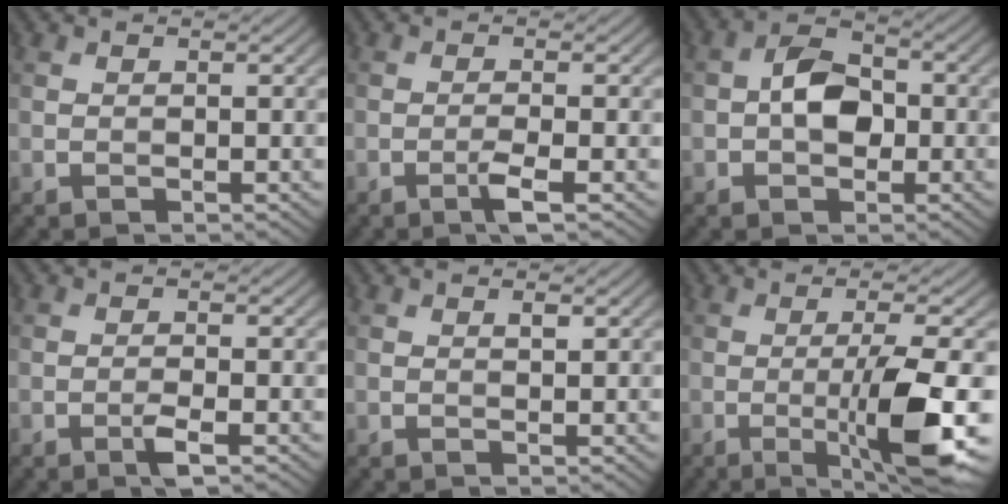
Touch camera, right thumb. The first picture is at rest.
{"total": 2.4, "force": [-1.2, 0.0, 2.0], "torque": [-0.039, 0.006, -0.028]}
{"total": 5.1, "force": [-0.5, 3.4, 3.7], "torque": [-0.064, 0.007, -0.017]}
{"total": 2.0, "force": [-1.1, 0.2, 1.7], "torque": [-0.031, 0.004, -0.021]}
{"total": 0.8, "force": [0.4, 0.1, 0.7], "torque": [-0.012, -0.001, 0.008]}
{"total": 10.6, "force": [-2.6, 1.5, 10.1], "torque": [-0.157, 0.003, -0.041]}